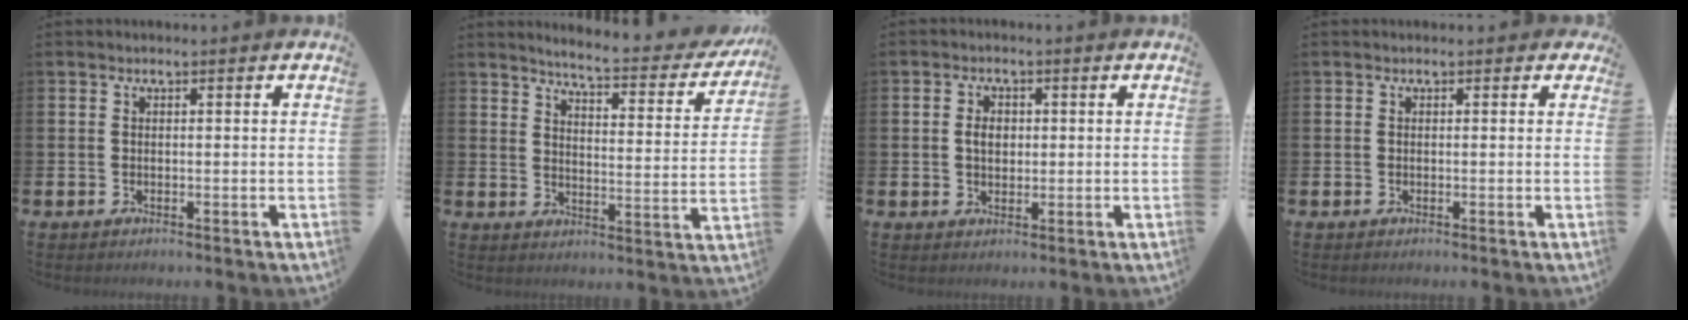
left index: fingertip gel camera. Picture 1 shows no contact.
{"total": 4.8, "force": [4.5, 0.3, 1.5], "torque": [-0.045, -0.039, 0.070]}
{"total": 2.5, "force": [0.4, 1.8, 1.7], "torque": [-0.010, -0.001, 0.000]}
{"total": 0.5, "force": [0.0, 0.5, 0.2], "torque": [-0.001, 0.006, -0.002]}